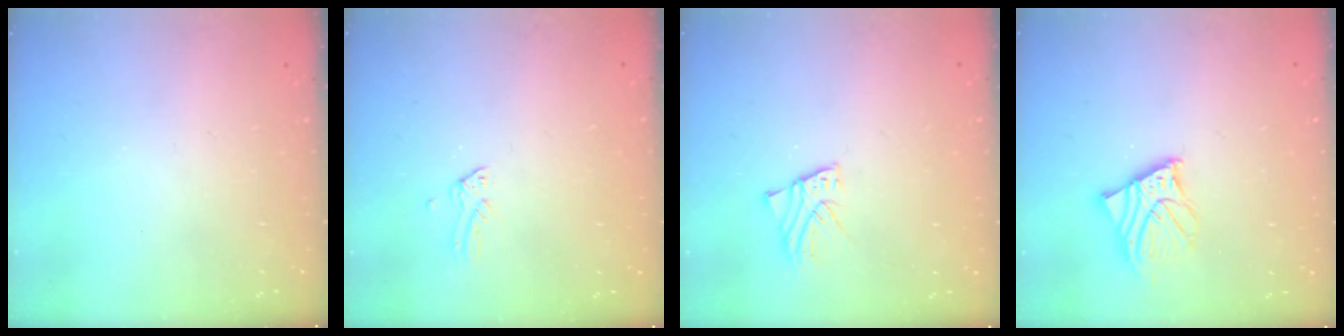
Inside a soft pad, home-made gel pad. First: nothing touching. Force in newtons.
{"total": 0.0}
{"total": 2.3, "press": 2.3, "slide": 0.1}
{"total": 8.6, "press": 8.5, "slide": 1.3}